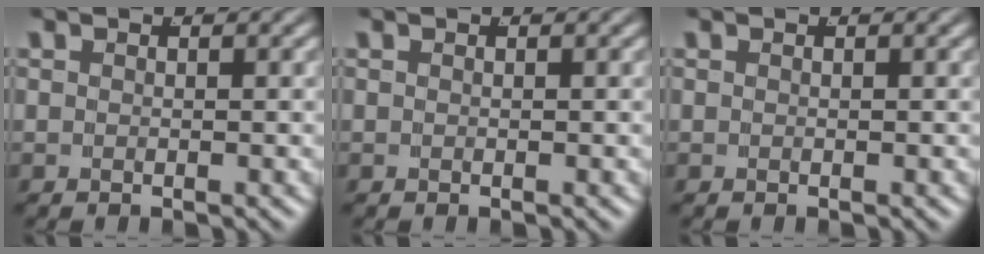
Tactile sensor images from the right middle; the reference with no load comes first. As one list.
[{"total": 0.0}, {"total": 0.0}]